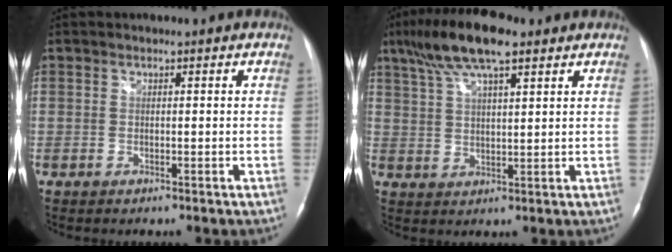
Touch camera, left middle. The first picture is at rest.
{"total": 11.1, "force": [7.3, 2.5, 8.0], "torque": [-0.158, 0.022, 0.130]}